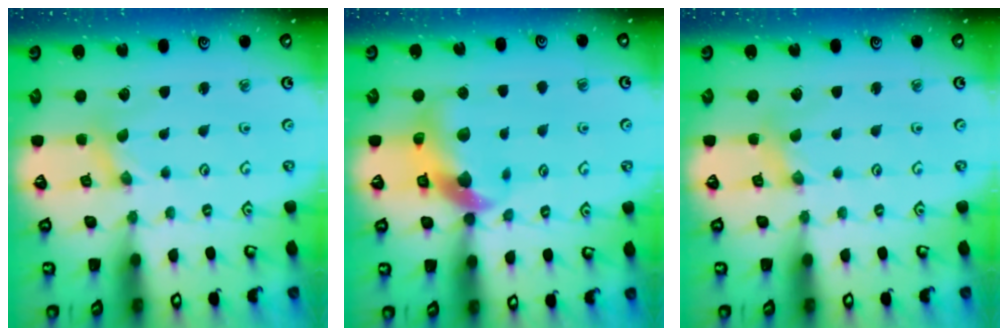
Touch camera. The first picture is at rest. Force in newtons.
{"total": 11.0, "press": 10.9, "slide": 1.6}
{"total": 1.3, "press": 1.3, "slide": 0.3}